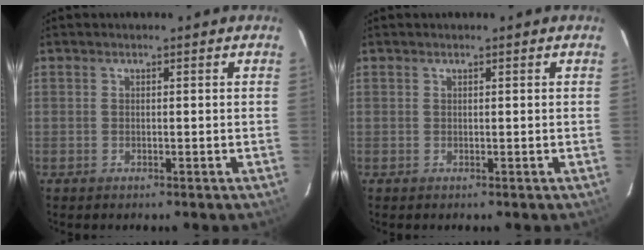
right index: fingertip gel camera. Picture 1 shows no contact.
{"total": 0.0}